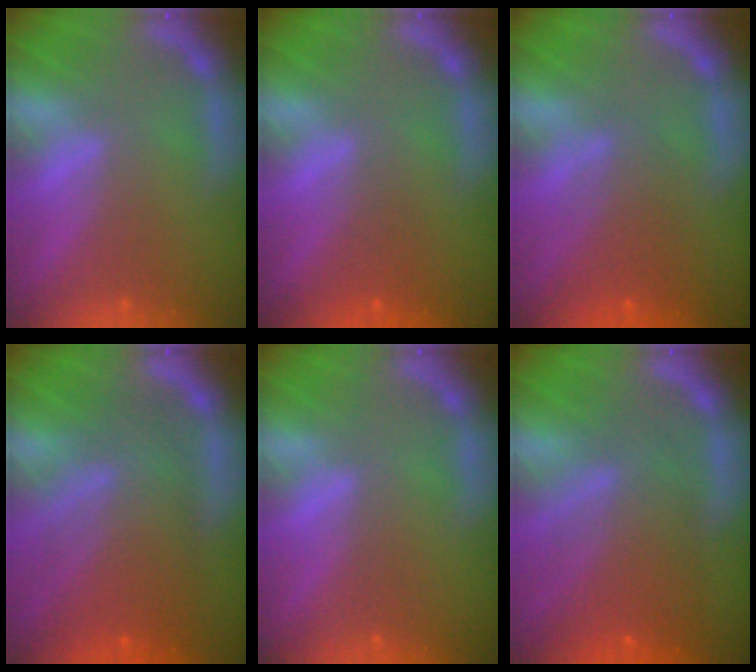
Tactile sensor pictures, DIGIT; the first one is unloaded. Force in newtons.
{"total": 1.5}
{"total": 4.0}
{"total": 9.0}
{"total": 0.0}
{"total": 7.5}